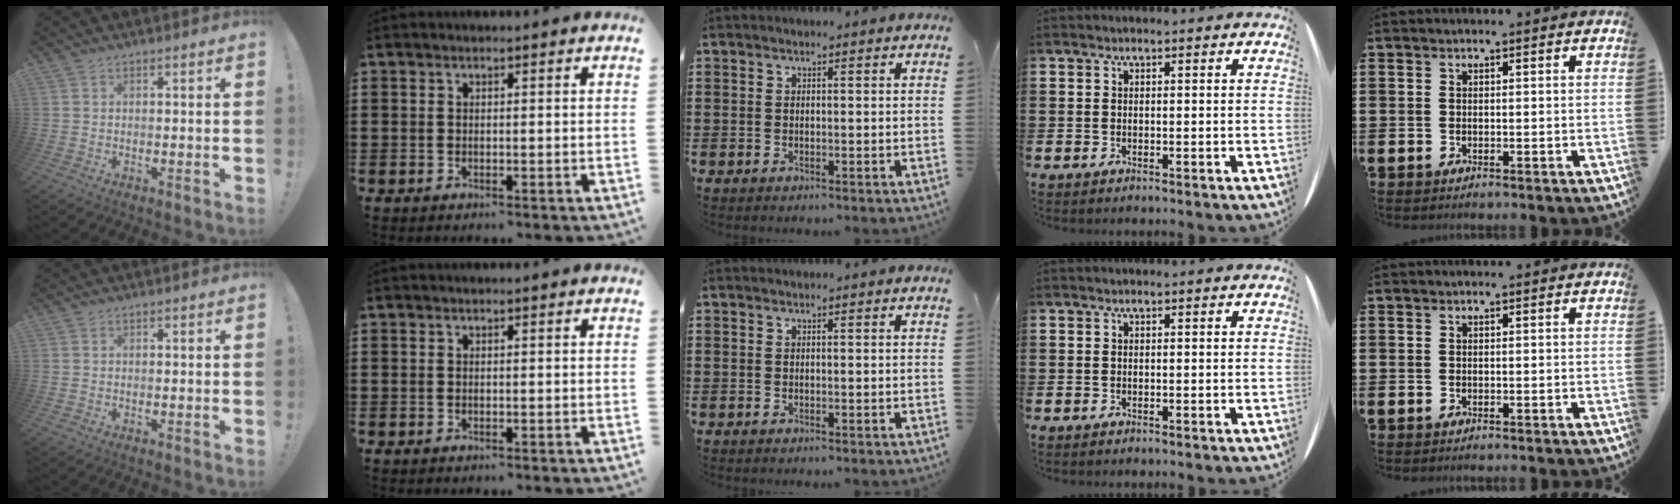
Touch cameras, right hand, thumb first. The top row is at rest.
{}